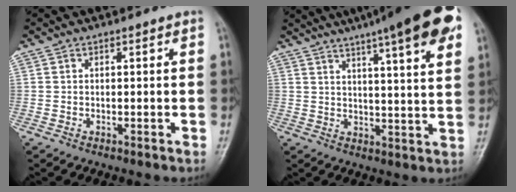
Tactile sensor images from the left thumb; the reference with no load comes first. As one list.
[{"total": 19.0, "force": [11.6, 3.1, 14.8], "torque": [-0.200, -0.016, 0.147]}]